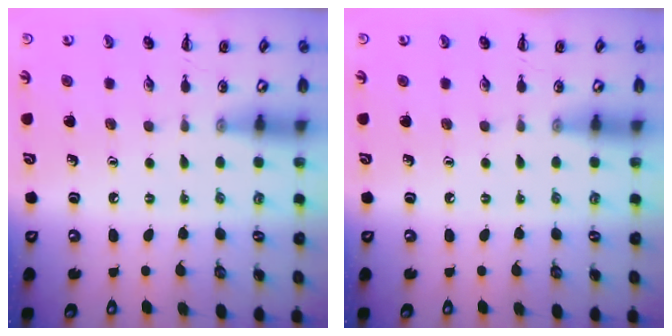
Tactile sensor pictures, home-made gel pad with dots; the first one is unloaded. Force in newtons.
{"total": 0.0}